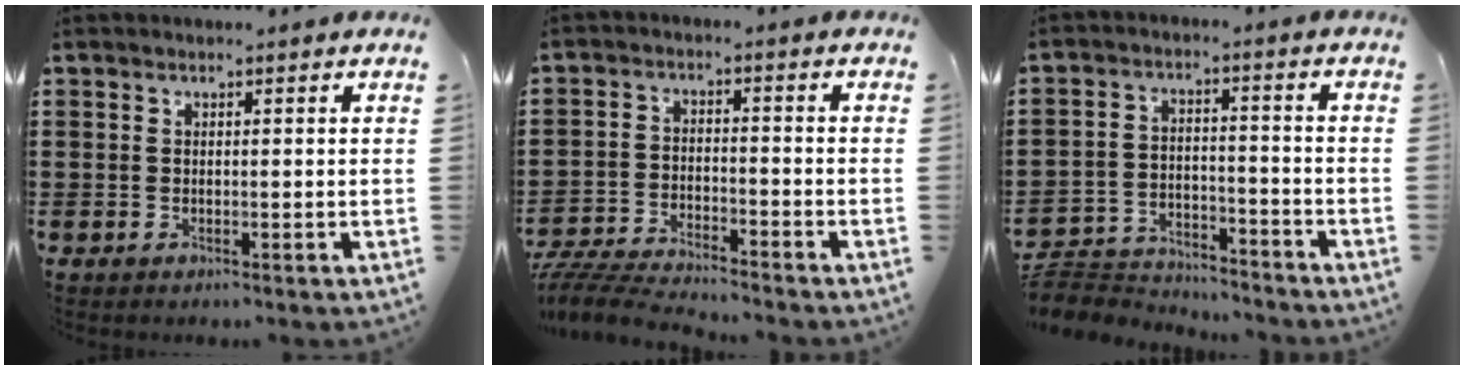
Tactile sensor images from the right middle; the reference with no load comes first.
{"total": 6.0, "force": [-5.9, 0.5, 1.0], "torque": [-0.031, 0.003, -0.120]}
{"total": 5.1, "force": [-5.0, 0.9, 0.5], "torque": [-0.015, 0.009, -0.106]}